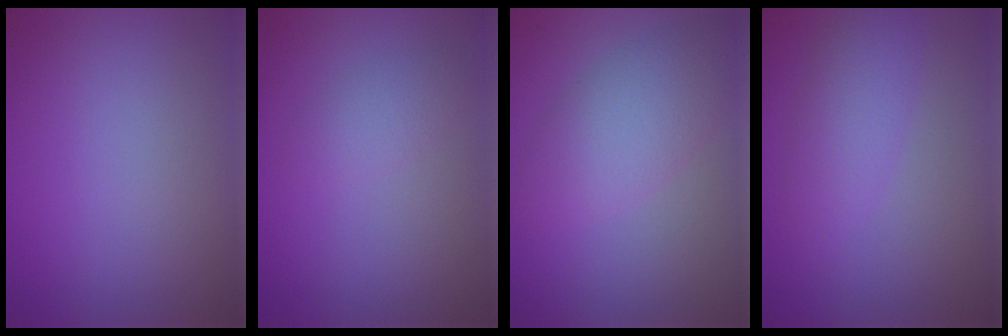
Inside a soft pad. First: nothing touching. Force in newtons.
{"total": 1.7, "press": 1.7, "slide": 0.0}
{"total": 4.5, "press": 4.5, "slide": 0.0}
{"total": 2.9, "press": 2.8, "slide": 0.2}